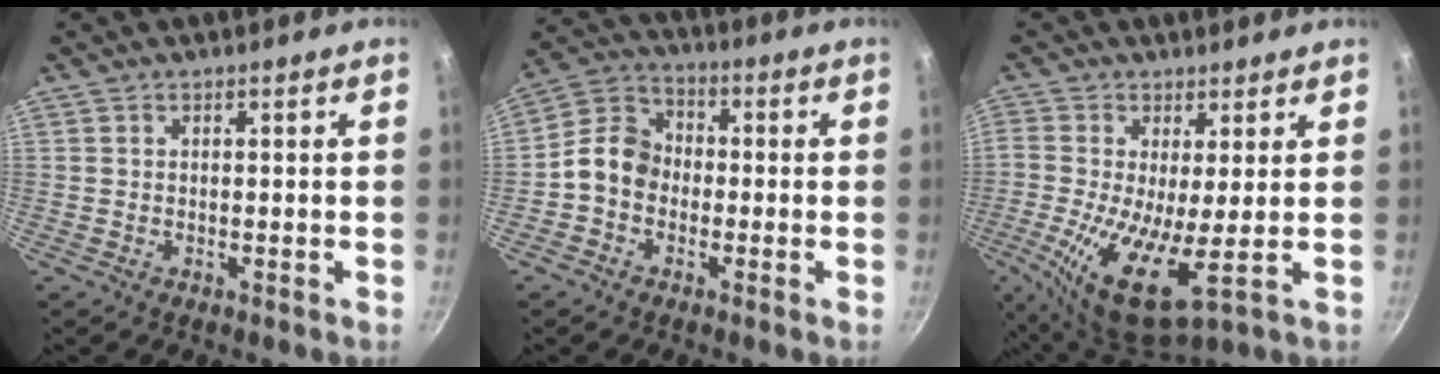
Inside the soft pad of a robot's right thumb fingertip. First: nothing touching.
{"total": 8.3, "force": [-1.8, 6.8, 4.5], "torque": [-0.055, 0.032, -0.056]}
{"total": 12.4, "force": [-0.8, 4.3, 11.5], "torque": [-0.232, -0.016, -0.019]}